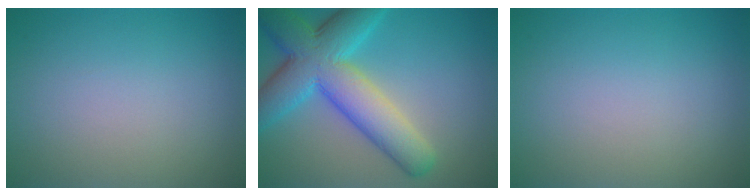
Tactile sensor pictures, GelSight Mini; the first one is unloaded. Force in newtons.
{"total": 9.8, "press": 9.8, "slide": 0.4}
{"total": 0.0}